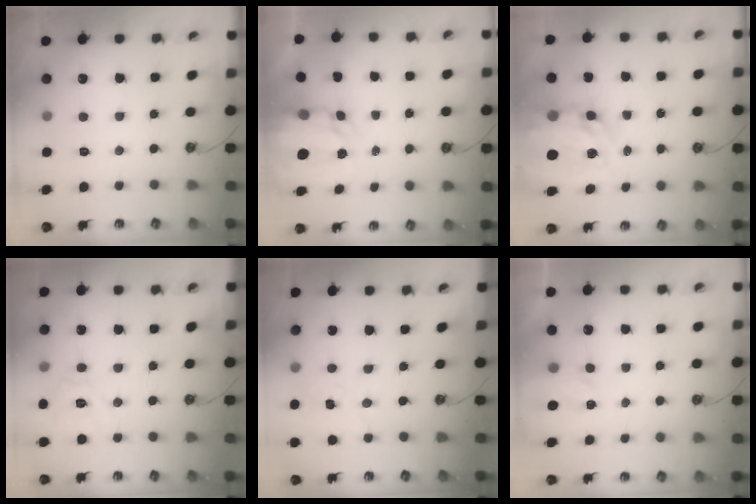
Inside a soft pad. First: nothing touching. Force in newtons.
{"total": 4.0, "press": 3.9, "slide": 0.3}
{"total": 14.1, "press": 14.1, "slide": 1.2}
{"total": 9.7, "press": 9.6, "slide": 1.0}
{"total": 1.6, "press": 1.6, "slide": 0.2}
{"total": 2.7, "press": 2.7, "slide": 0.4}